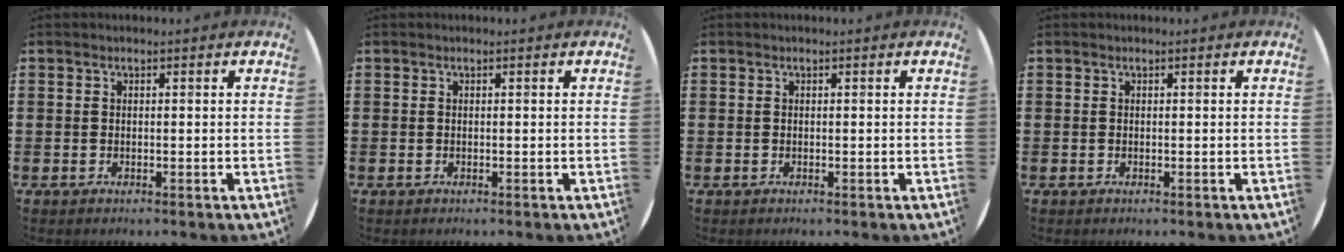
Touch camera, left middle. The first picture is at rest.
{"total": 0.0}
{"total": 0.0}
{"total": 0.0}